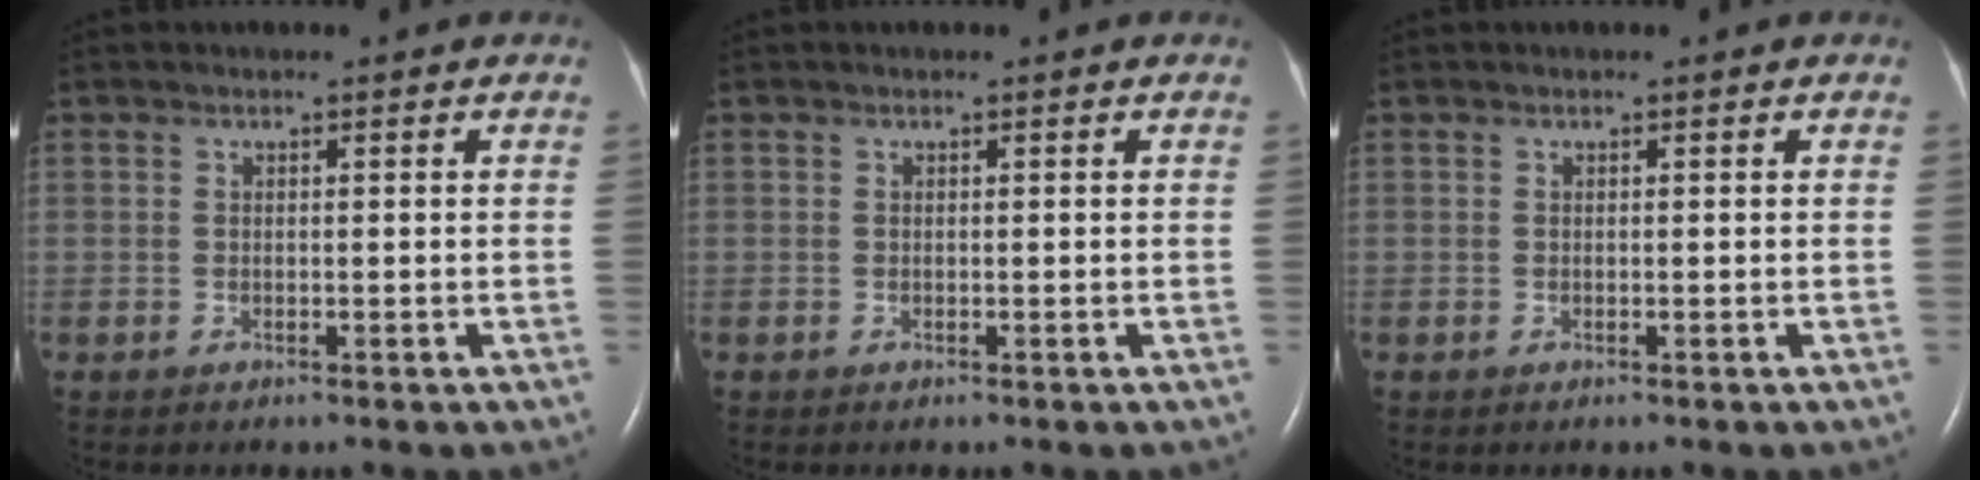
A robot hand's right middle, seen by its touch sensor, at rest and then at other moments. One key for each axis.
{"total": 0.0}
{"total": 0.0}